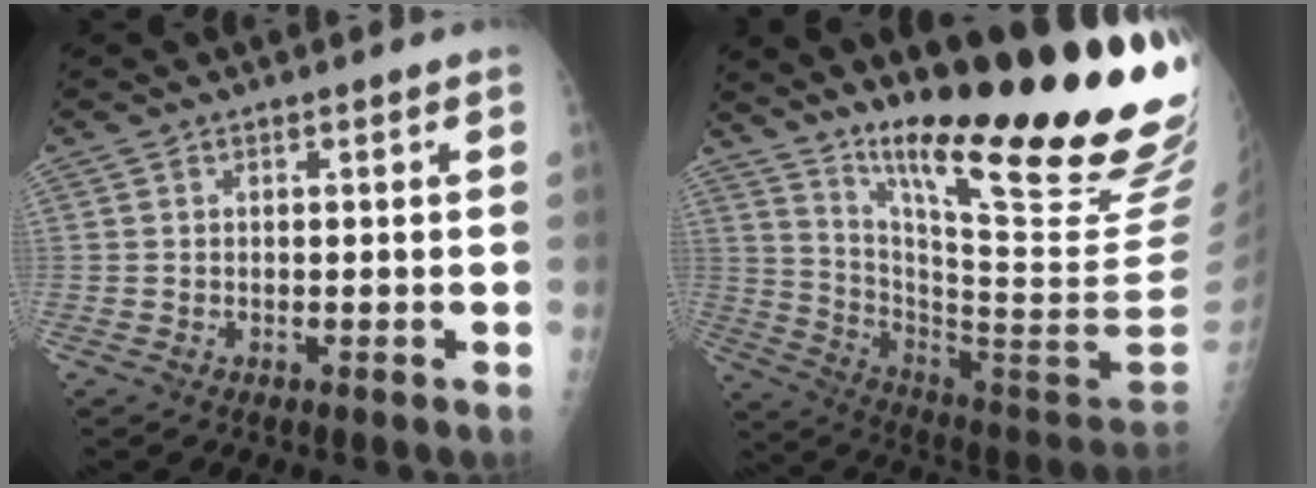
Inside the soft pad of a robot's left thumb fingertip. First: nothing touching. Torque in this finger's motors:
{"motor_torque": [3.76, 1.24, 1.08, -1.69, 0.29]}